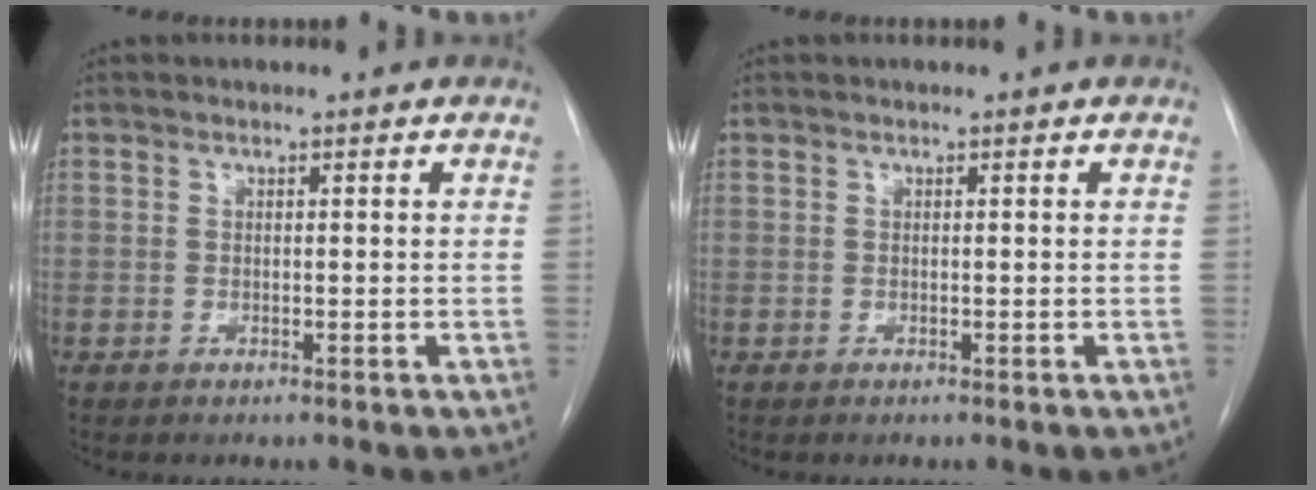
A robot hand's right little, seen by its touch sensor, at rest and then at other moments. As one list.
[{"total": 0.0}]